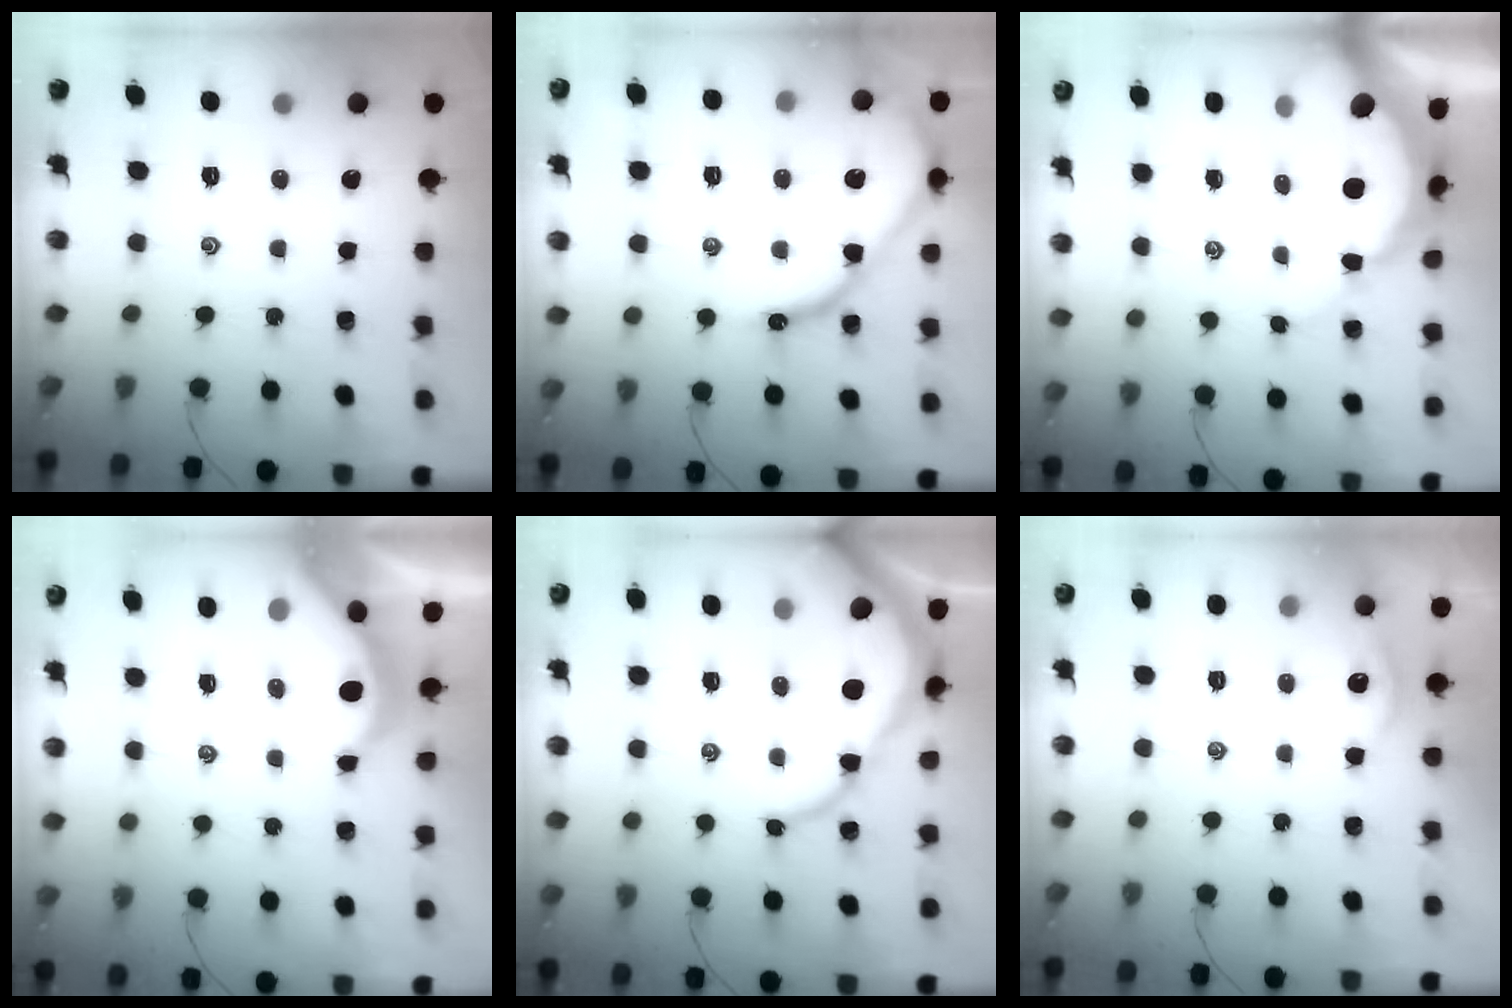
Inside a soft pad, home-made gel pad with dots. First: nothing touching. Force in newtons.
{"total": 13.7, "press": 13.6, "slide": 1.3}
{"total": 9.0, "press": 9.0, "slide": 0.9}
{"total": 4.4, "press": 4.4, "slide": 0.6}
{"total": 9.5, "press": 9.5, "slide": 1.0}
{"total": 2.2, "press": 2.2, "slide": 0.3}